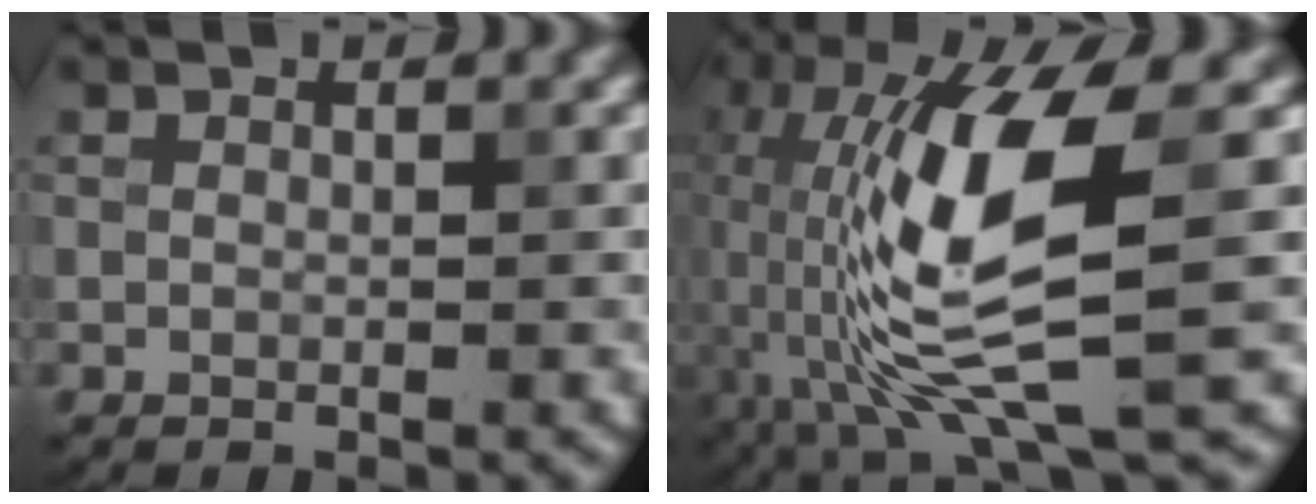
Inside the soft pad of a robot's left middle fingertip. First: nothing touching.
{"total": 12.5, "force": [-0.4, 3.5, 12.0], "torque": [-0.237, -0.012, -0.005]}